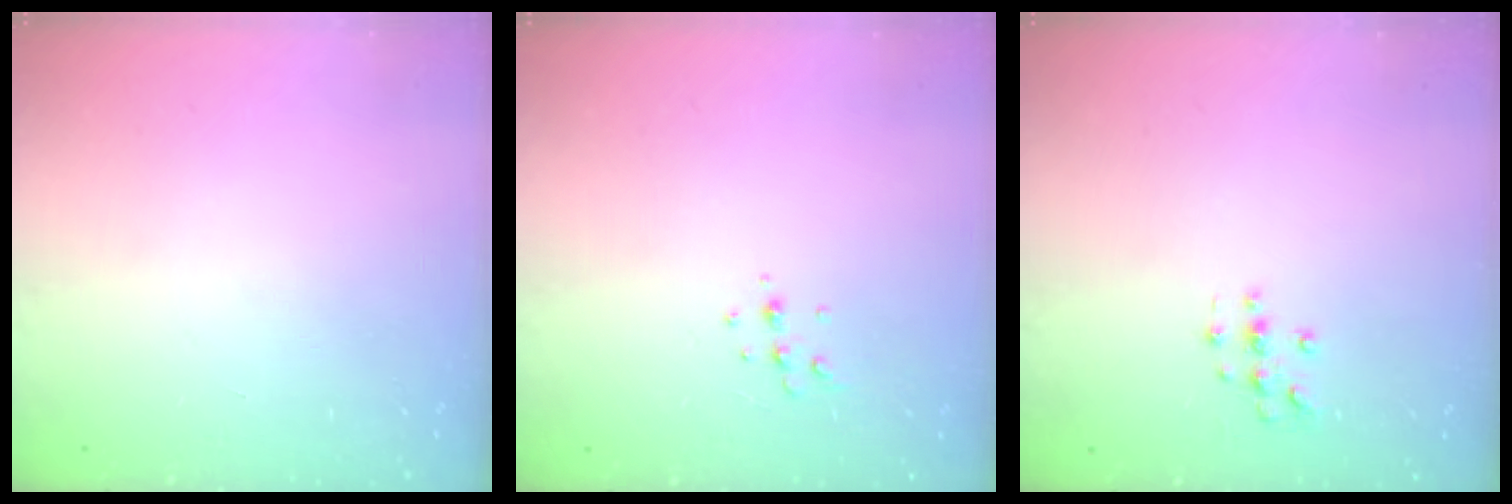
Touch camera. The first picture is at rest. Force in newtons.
{"total": 4.8, "press": 4.7, "slide": 1.1}
{"total": 3.2, "press": 3.2, "slide": 0.3}